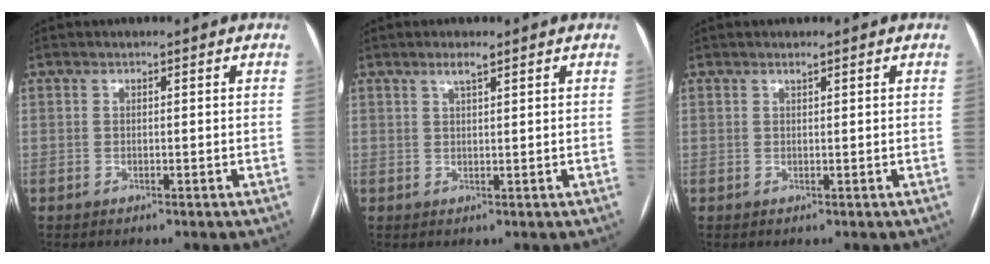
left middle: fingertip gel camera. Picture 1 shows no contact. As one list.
[{"total": 1.9, "force": [1.3, 0.1, 1.4], "torque": [-0.030, 0.002, 0.027]}, {"total": 0.5, "force": [0.4, 0.0, 0.3], "torque": [-0.010, 0.000, 0.010]}]